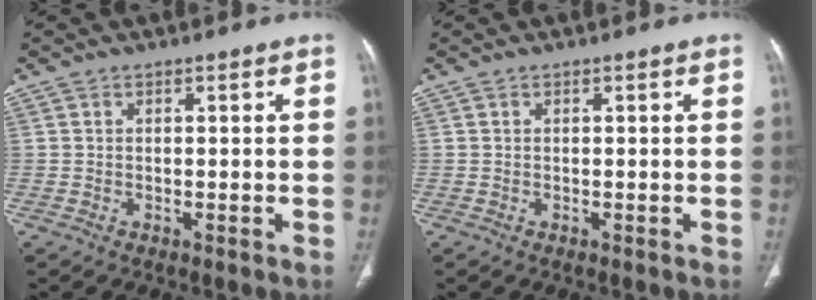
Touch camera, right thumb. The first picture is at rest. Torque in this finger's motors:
{"motor_torque": [-0.06, 0.06, -0.02, 0.02, 0.02]}